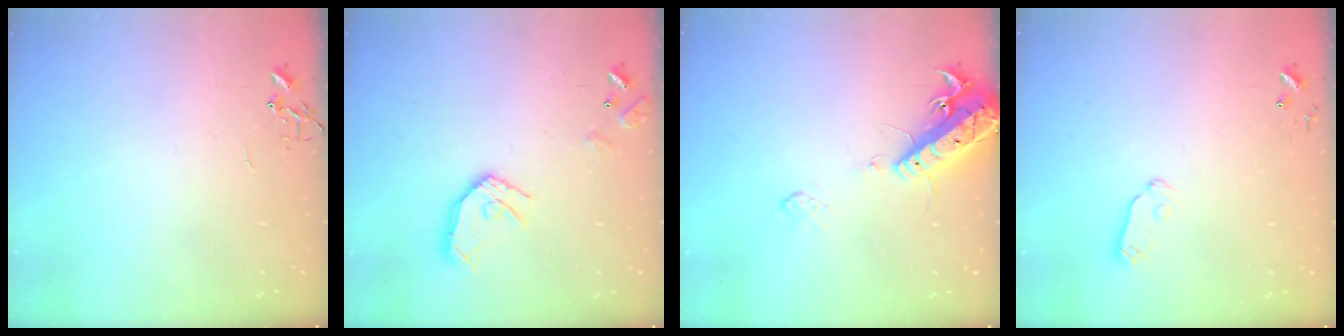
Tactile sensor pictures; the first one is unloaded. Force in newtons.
{"total": 12.7, "press": 12.6, "slide": 1.6}
{"total": 15.1, "press": 14.7, "slide": 3.5}
{"total": 5.6, "press": 5.6, "slide": 0.3}